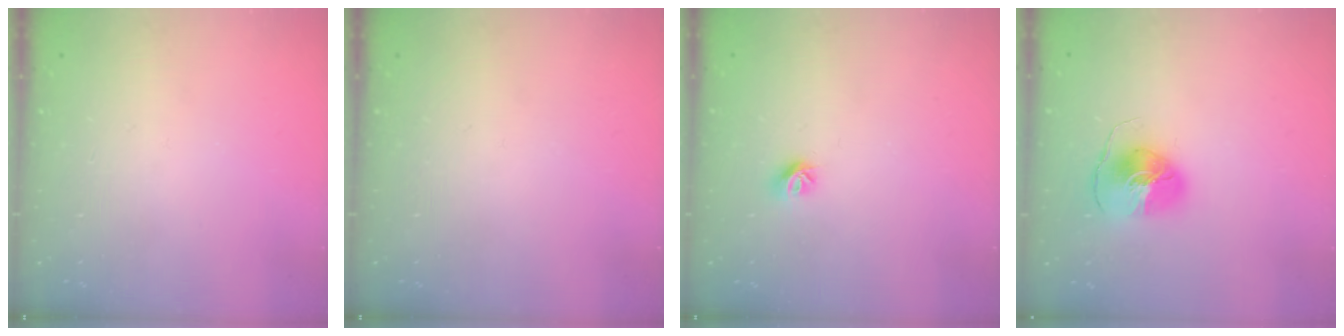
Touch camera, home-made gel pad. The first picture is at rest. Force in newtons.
{"total": 0.0}
{"total": 6.5, "press": 6.5, "slide": 0.7}
{"total": 8.2, "press": 8.1, "slide": 1.0}